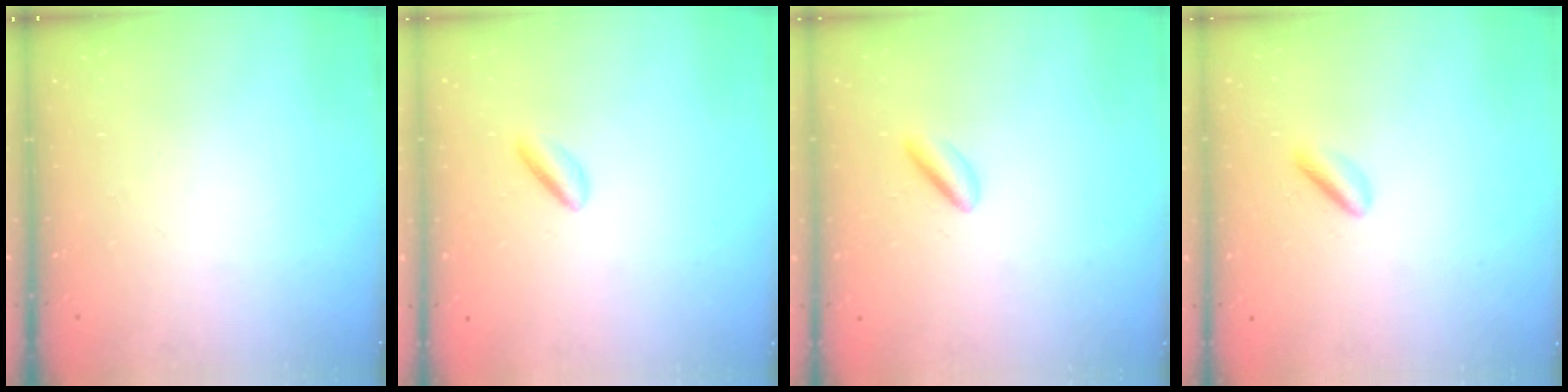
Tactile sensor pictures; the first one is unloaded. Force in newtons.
{"total": 2.1, "press": 2.0, "slide": 0.8}
{"total": 2.6, "press": 2.5, "slide": 1.0}
{"total": 2.1, "press": 2.0, "slide": 0.7}